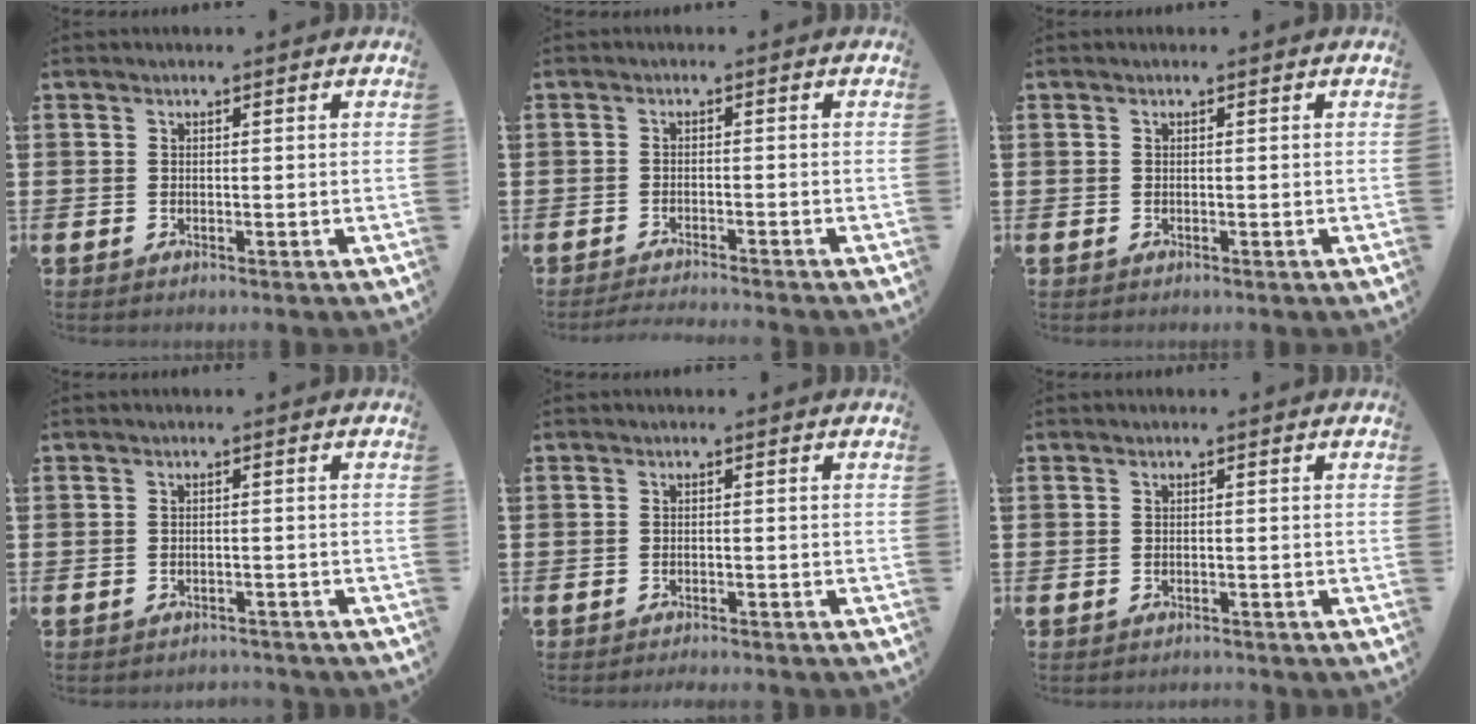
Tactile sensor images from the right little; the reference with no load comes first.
{"total": 1.5, "force": [-1.4, -0.2, 0.3], "torque": [-0.005, 0.001, -0.028]}
{"total": 0.0}
{"total": 1.1, "force": [-1.1, 0.1, 0.0], "torque": [-0.004, 0.002, -0.023]}
{"total": 0.9, "force": [-0.9, -0.1, 0.0], "torque": [-0.002, 0.000, -0.019]}
{"total": 0.6, "force": [-0.6, 0.0, 0.0], "torque": [-0.001, -0.001, -0.012]}